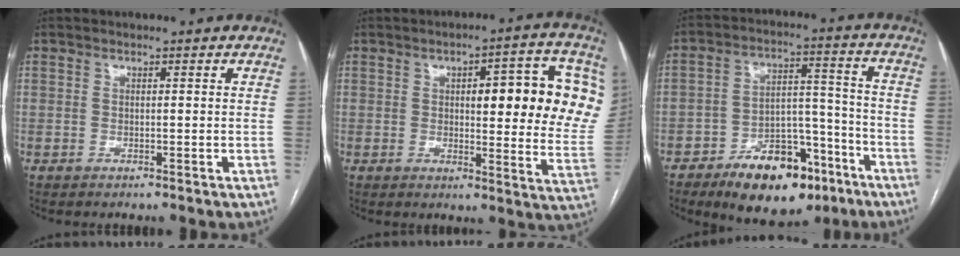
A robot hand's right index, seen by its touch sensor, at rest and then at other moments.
{"total": 17.8, "force": [4.4, 4.4, 16.7], "torque": [-0.175, 0.017, 0.053]}
{"total": 15.6, "force": [-9.7, 7.3, 9.7], "torque": [-0.144, 0.030, -0.147]}